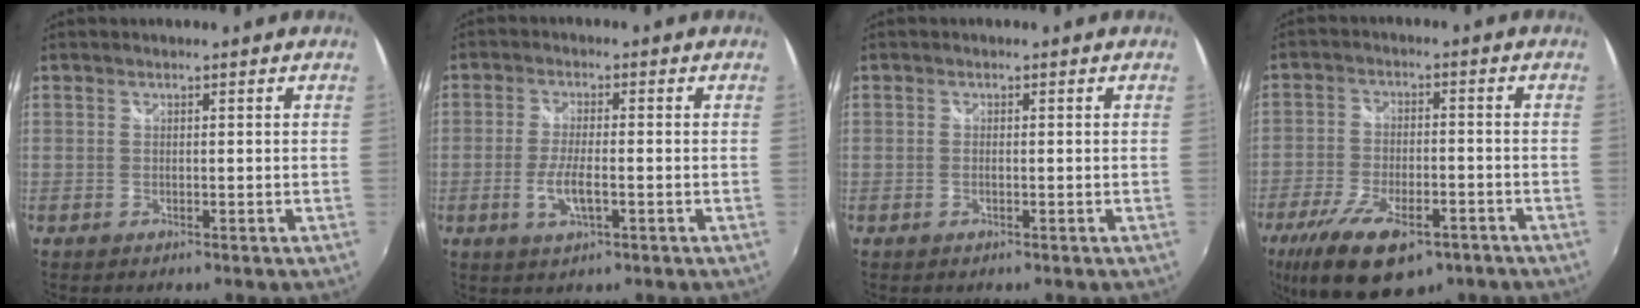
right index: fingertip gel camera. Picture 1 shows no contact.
{"total": 5.5, "force": [-1.8, 1.4, 5.0], "torque": [-0.104, -0.007, -0.034]}
{"total": 0.8, "force": [-0.2, 0.2, 0.8], "torque": [-0.017, 0.000, -0.006]}
{"total": 17.4, "force": [-10.8, 7.3, 11.5], "torque": [-0.240, -0.042, -0.174]}